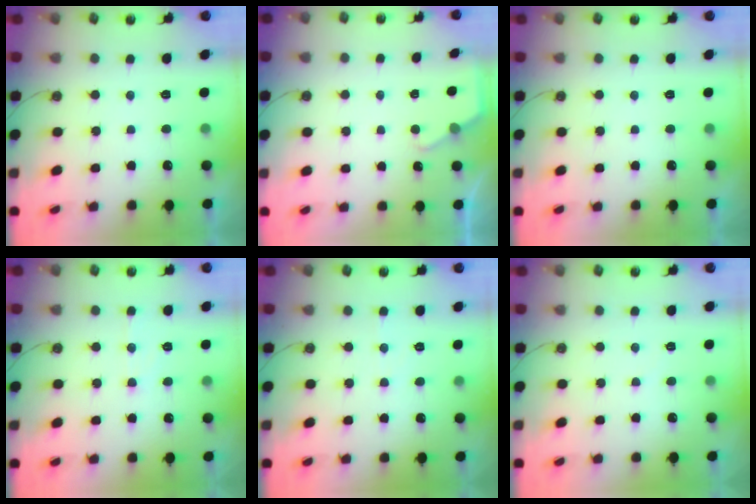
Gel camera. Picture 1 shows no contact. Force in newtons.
{"total": 2.2, "press": 2.2, "slide": 0.3}
{"total": 0.0}
{"total": 6.4, "press": 6.4, "slide": 0.6}
{"total": 3.9, "press": 3.9, "slide": 0.6}
{"total": 3.3, "press": 3.3, "slide": 0.5}